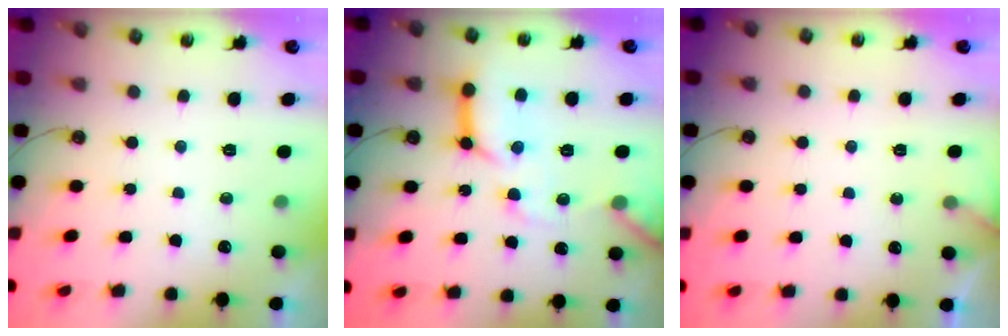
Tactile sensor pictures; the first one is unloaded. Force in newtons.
{"total": 15.4, "press": 15.3, "slide": 1.7}
{"total": 2.5, "press": 2.5, "slide": 0.3}